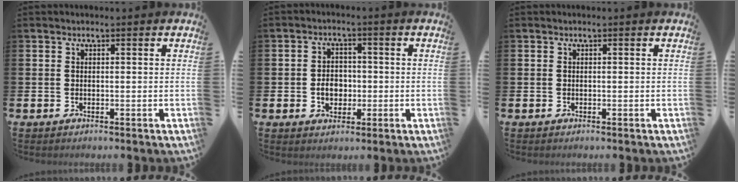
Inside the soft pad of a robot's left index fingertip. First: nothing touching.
{"total": 3.8, "force": [-0.6, 3.0, 2.3], "torque": [-0.030, 0.000, -0.019]}
{"total": 0.0}